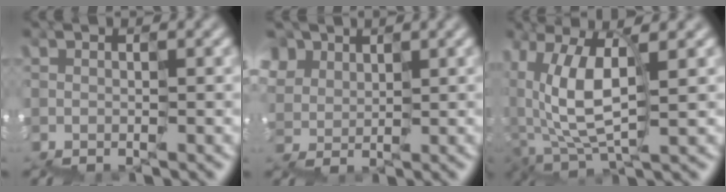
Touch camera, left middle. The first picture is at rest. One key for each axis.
{"total": 3.9, "fx": 2.9, "fy": 2.0, "fz": -1.7, "tx": 0.025, "ty": 0.024, "tz": 0.049}
{"total": 4.9, "fx": 1.7, "fy": 2.7, "fz": 3.6, "tx": -0.099, "ty": 0.017, "tz": 0.030}